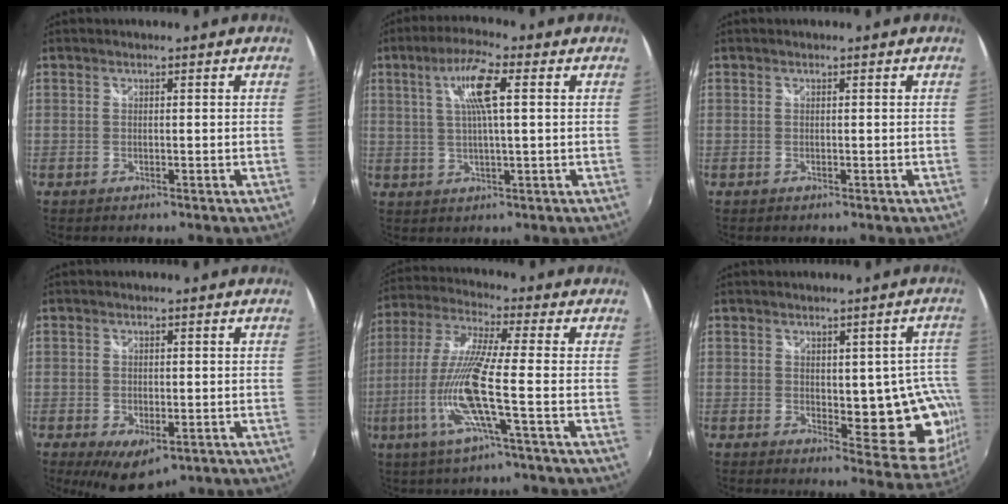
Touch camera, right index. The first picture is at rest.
{"total": 8.2, "force": [2.4, 1.2, 7.7], "torque": [-0.143, 0.010, 0.044]}
{"total": 0.0}
{"total": 7.1, "force": [-3.4, 3.8, 4.9], "torque": [-0.094, -0.030, -0.047]}
{"total": 12.7, "force": [-4.2, -0.9, 11.9], "torque": [-0.239, -0.011, -0.080]}
{"total": 12.1, "force": [-0.9, 6.3, 10.4], "torque": [-0.093, 0.010, 0.004]}